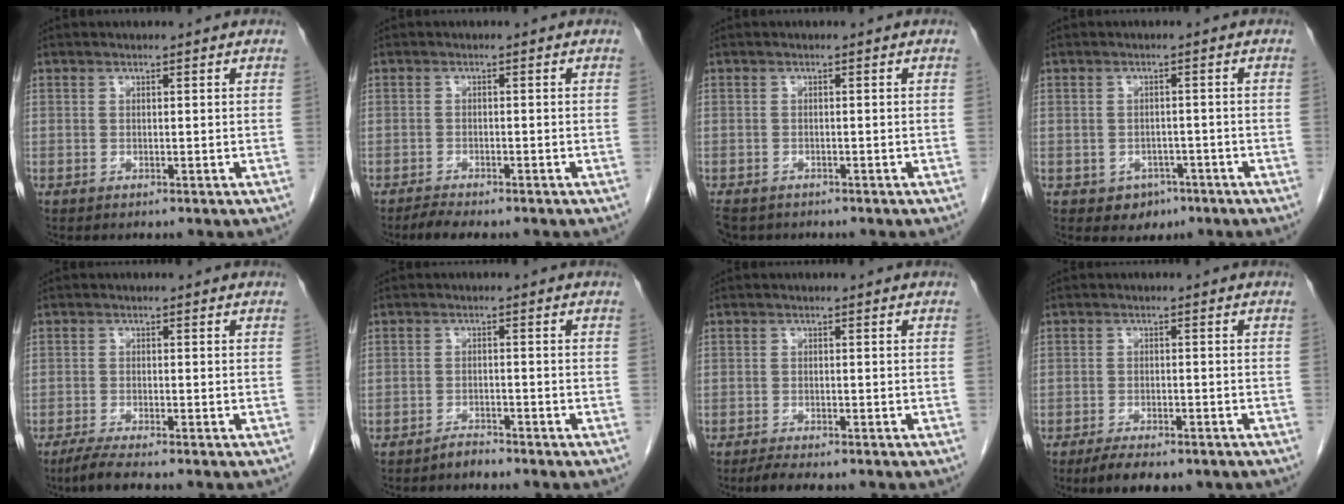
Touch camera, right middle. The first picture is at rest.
{"total": 3.1, "force": [-2.6, 0.6, 1.5], "torque": [-0.028, -0.007, -0.040]}
{"total": 5.3, "force": [-4.1, 2.7, 1.9], "torque": [-0.035, -0.006, -0.060]}
{"total": 3.3, "force": [-1.8, 2.6, 1.0], "torque": [-0.008, 0.009, -0.015]}
{"total": 3.7, "force": [-3.0, 0.0, 2.2], "torque": [-0.046, -0.010, -0.055]}
{"total": 1.9, "force": [-1.8, 0.3, 0.4], "torque": [-0.006, -0.001, -0.030]}
{"total": 3.3, "force": [-2.7, 0.7, 1.8], "torque": [-0.031, -0.009, -0.040]}
{"total": 6.8, "force": [-5.1, 2.4, 3.8], "torque": [-0.051, -0.007, -0.073]}